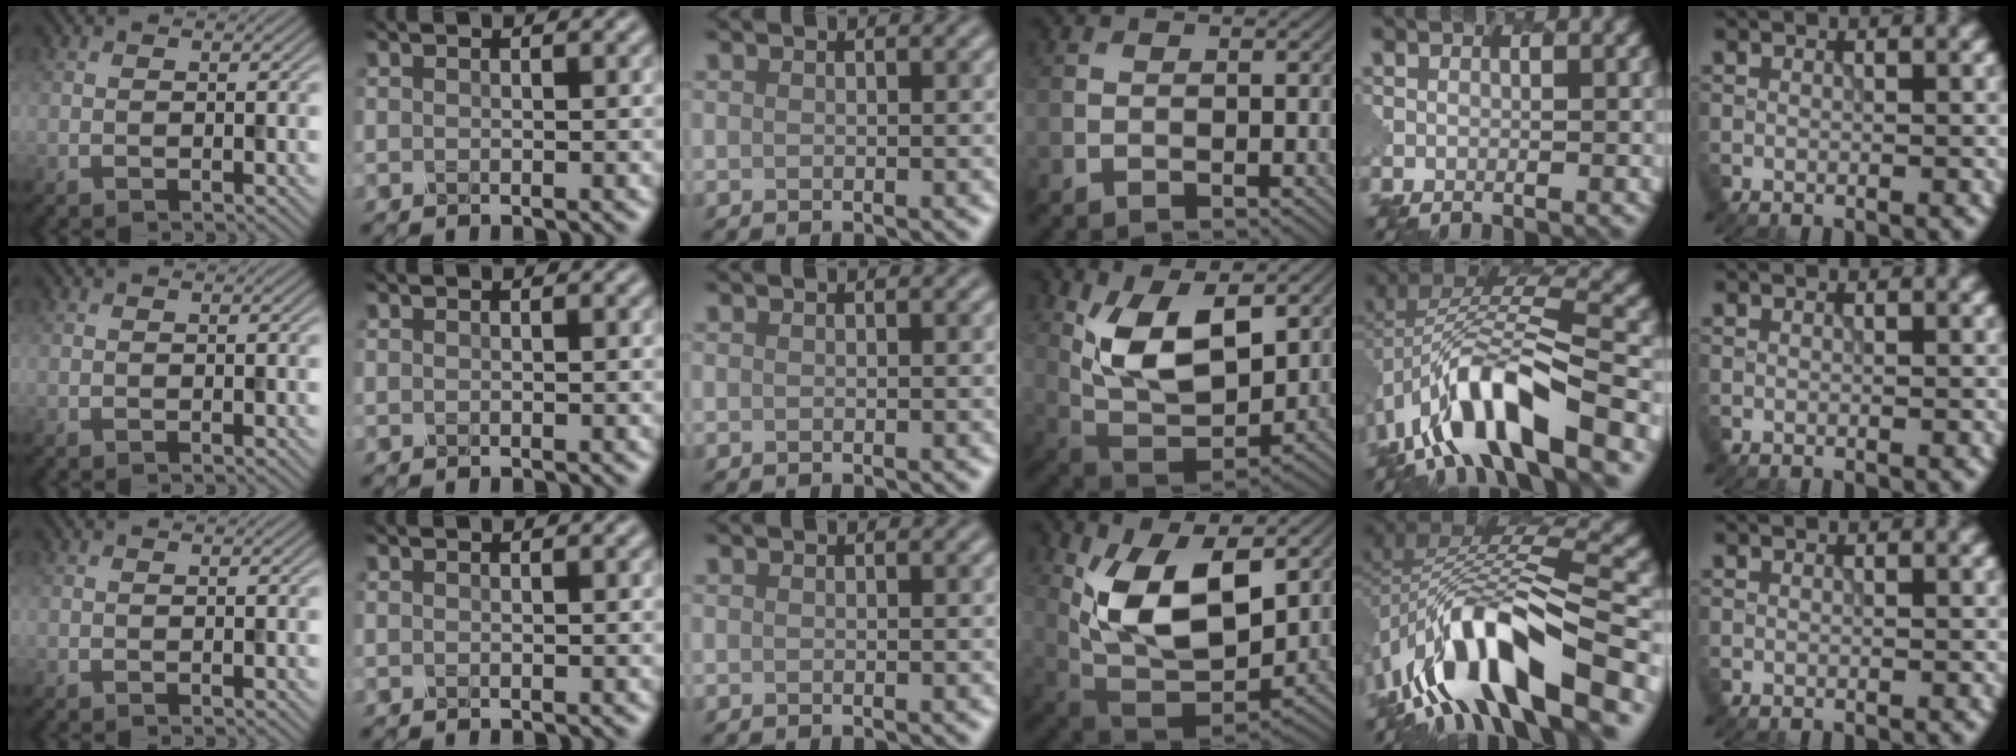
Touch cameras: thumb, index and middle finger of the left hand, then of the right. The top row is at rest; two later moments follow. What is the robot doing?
{"motion": "insert", "object": "pen bag"}